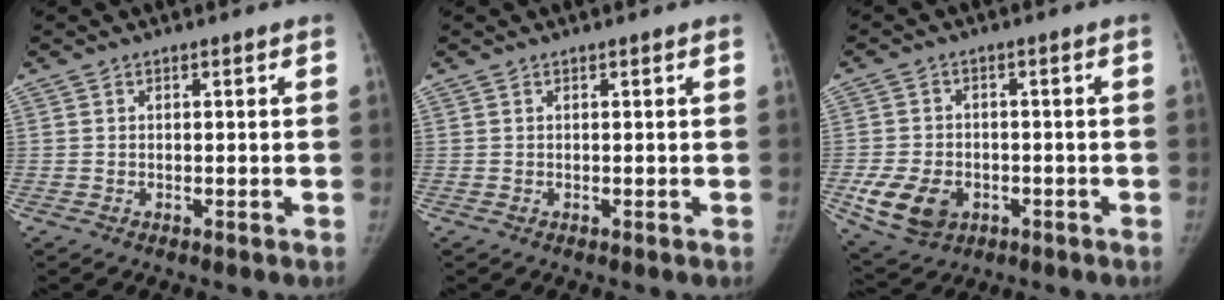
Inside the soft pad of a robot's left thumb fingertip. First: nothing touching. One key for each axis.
{"total": 0.0}
{"total": 9.4, "fx": -3.1, "fy": 7.0, "fz": 5.5, "tx": -0.094, "ty": 0.004, "tz": -0.043}